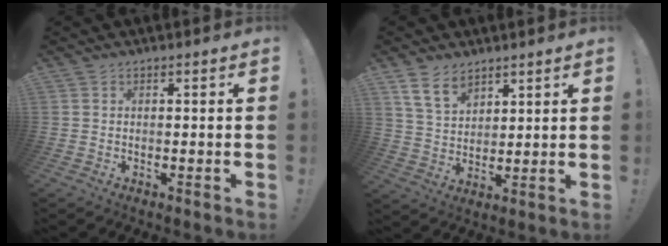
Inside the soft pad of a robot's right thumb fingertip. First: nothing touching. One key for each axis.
{"total": 9.4, "fx": 6.5, "fy": 5.3, "fz": 4.3, "tx": -0.084, "ty": -0.030, "tz": 0.130}